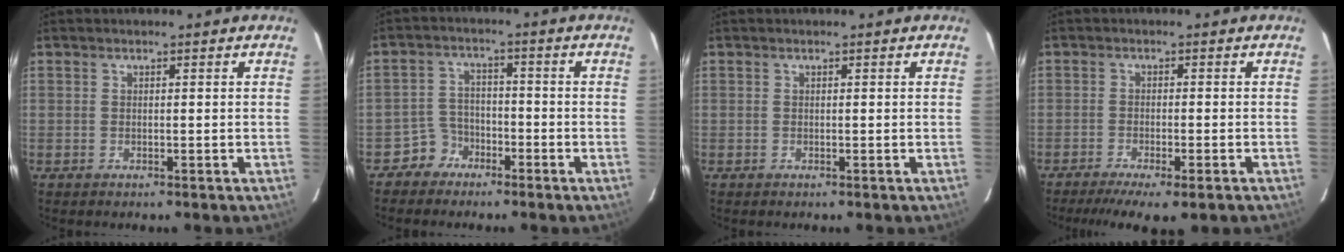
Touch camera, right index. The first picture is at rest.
{"total": 4.1, "force": [-2.7, 3.0, -0.1], "torque": [0.007, 0.013, -0.049]}
{"total": 0.0}
{"total": 9.2, "force": [-7.0, 1.8, 5.7], "torque": [-0.076, -0.013, -0.103]}